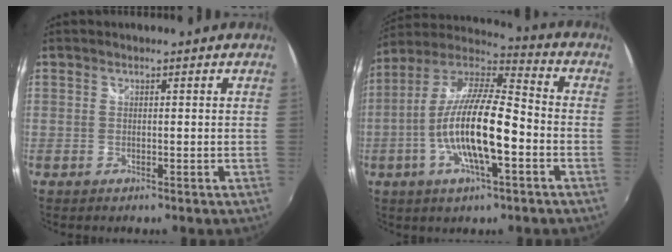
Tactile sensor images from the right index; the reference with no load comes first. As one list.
[{"total": 16.8, "force": [-4.6, 4.1, 15.6], "torque": [-0.298, -0.002, -0.090]}]